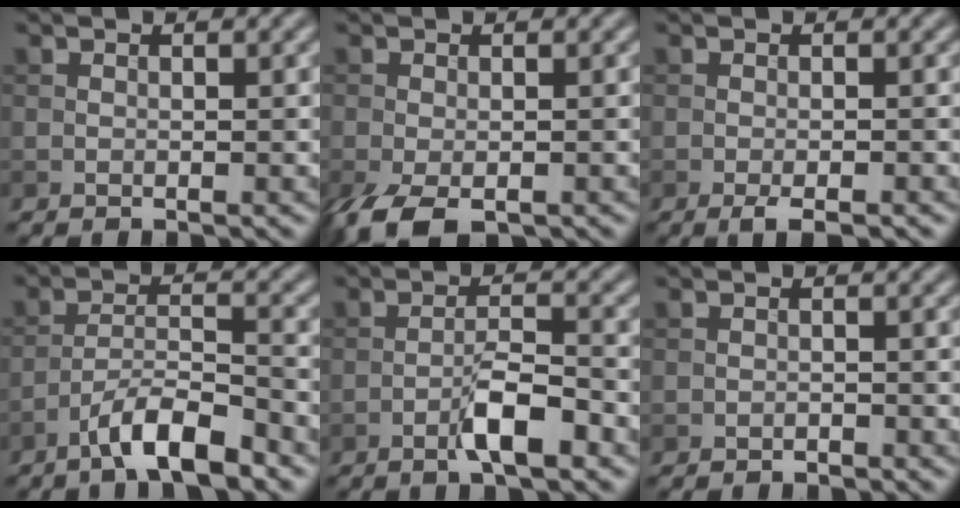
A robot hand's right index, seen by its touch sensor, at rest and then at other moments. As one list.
[{"total": 4.7, "force": [-2.9, 1.9, 3.1], "torque": [-0.065, -0.012, -0.053]}, {"total": 2.0, "force": [-1.2, 0.3, 1.5], "torque": [-0.024, -0.003, -0.021]}, {"total": 5.4, "force": [-3.9, 1.1, 3.5], "torque": [-0.060, 0.007, -0.074]}, {"total": 3.9, "force": [-2.1, 0.7, 3.1], "torque": [-0.057, 0.010, -0.042]}, {"total": 0.6, "force": [-0.6, 0.2, 0.1], "torque": [0.002, 0.000, -0.010]}]